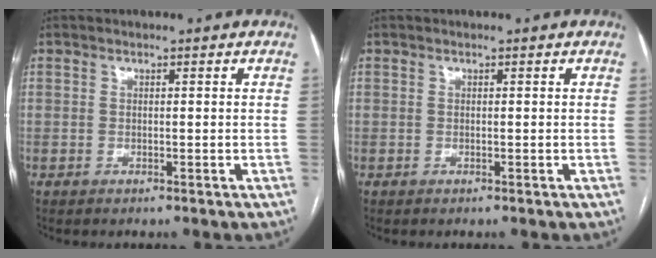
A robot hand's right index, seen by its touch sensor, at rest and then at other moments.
{"total": 0.0}